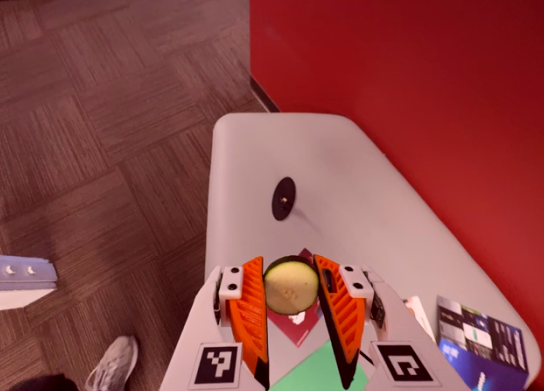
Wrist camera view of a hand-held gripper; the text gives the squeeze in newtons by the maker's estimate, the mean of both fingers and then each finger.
{"total": 11.6, "left": 13.3, "right": 9.9}